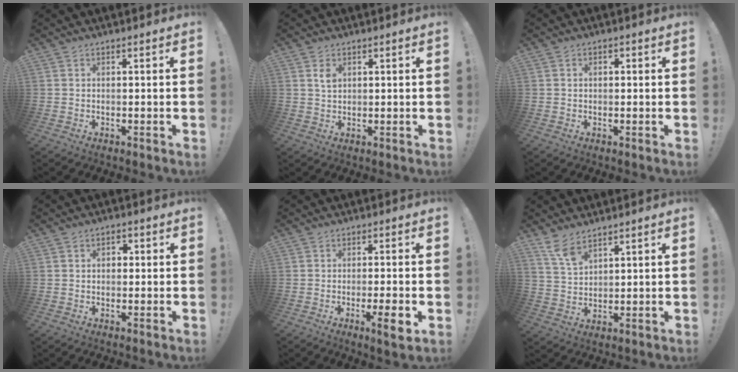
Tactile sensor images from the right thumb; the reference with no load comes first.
{"total": 2.9, "force": [1.3, 1.9, 1.8], "torque": [-0.015, -0.007, 0.018]}
{"total": 0.9, "force": [0.0, 0.6, 0.7], "torque": [-0.005, 0.000, -0.003]}
{"total": 2.0, "force": [0.1, 1.4, 1.4], "torque": [-0.011, -0.002, -0.004]}
{"total": 6.1, "force": [-2.3, 0.6, 5.6], "torque": [-0.077, -0.001, -0.035]}
{"total": 6.4, "force": [4.9, 2.1, 3.5], "torque": [-0.068, -0.027, 0.092]}